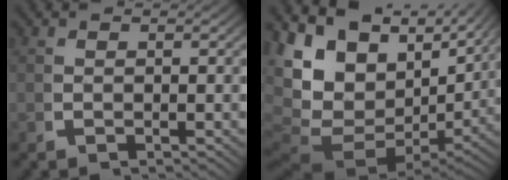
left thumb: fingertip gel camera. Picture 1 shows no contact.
{"total": 16.2, "force": [1.8, 11.7, 11.1], "torque": [-0.254, -0.042, 0.043]}